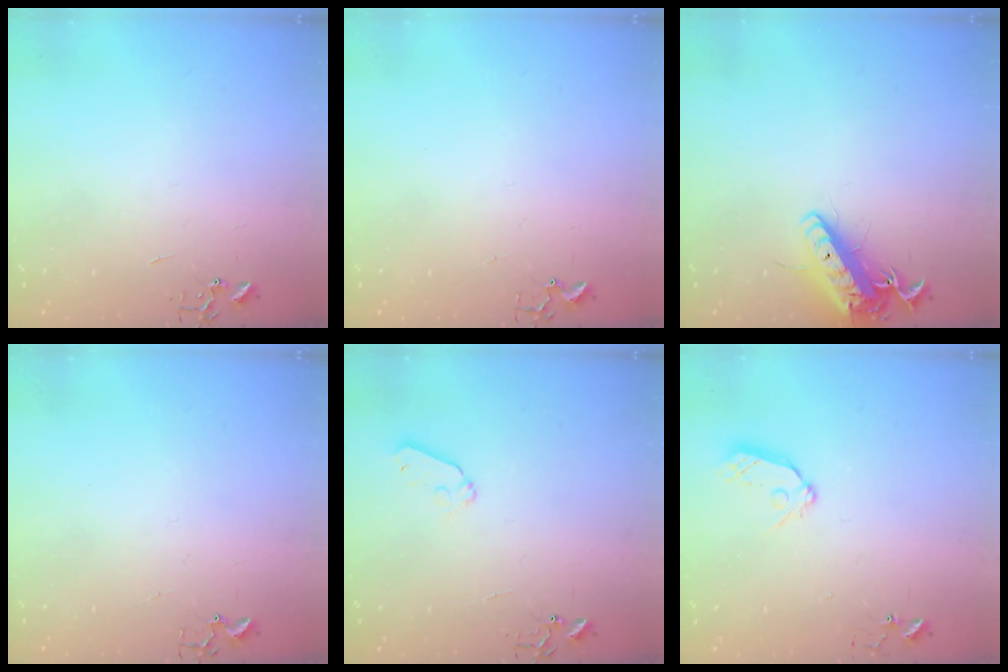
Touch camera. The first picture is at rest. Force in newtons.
{"total": 1.9, "press": 1.9, "slide": 0.2}
{"total": 15.0, "press": 14.7, "slide": 2.8}
{"total": 1.9, "press": 1.9, "slide": 0.2}
{"total": 6.5, "press": 6.5, "slide": 0.6}
{"total": 8.4, "press": 8.4, "slide": 0.7}